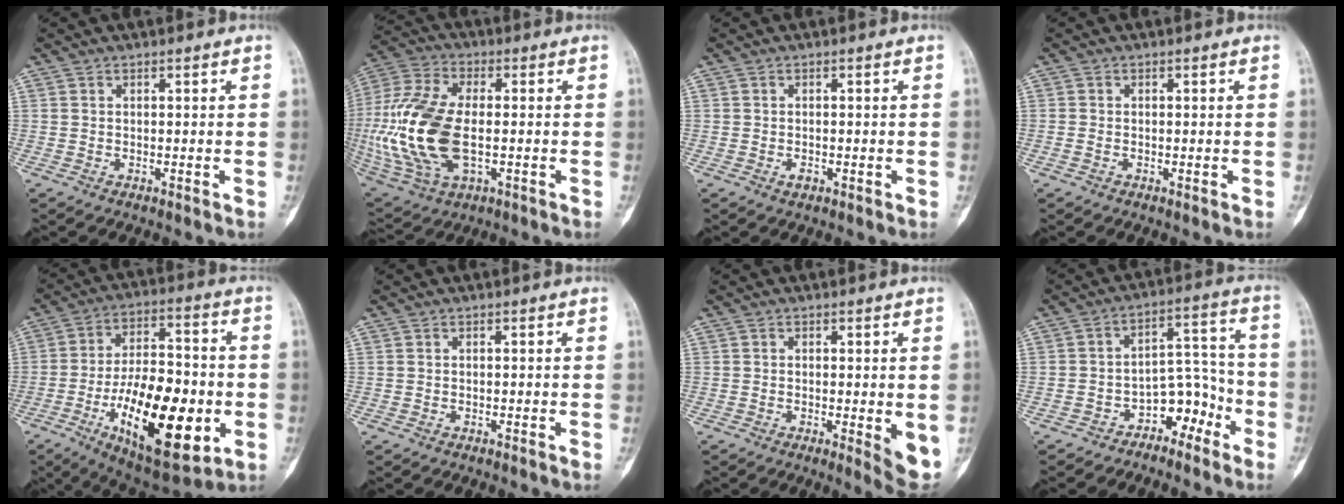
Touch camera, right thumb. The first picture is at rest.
{"total": 21.7, "force": [-2.3, 11.7, 18.2], "torque": [-0.415, -0.003, -0.032]}
{"total": 1.2, "force": [-0.5, 0.9, 0.7], "torque": [-0.010, 0.003, -0.006]}
{"total": 0.7, "force": [-0.3, 0.5, 0.4], "torque": [-0.014, 0.001, -0.006]}
{"total": 24.2, "force": [-6.5, 10.5, 20.8], "torque": [-0.323, 0.015, -0.089]}
{"total": 0.0}
{"total": 5.8, "force": [-0.9, 1.7, 5.4], "torque": [-0.068, -0.015, -0.011]}
{"total": 8.3, "force": [-5.1, 5.3, 3.9], "torque": [-0.019, 0.083, -0.086]}